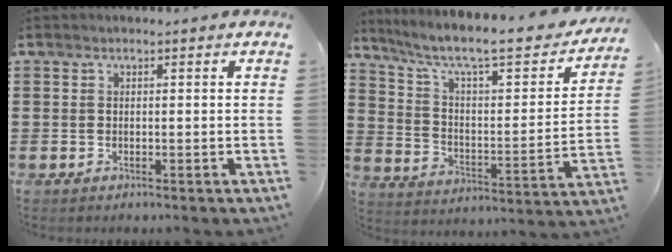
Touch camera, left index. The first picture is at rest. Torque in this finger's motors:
{"motor_torque": [2.14, 0.00, 0.59, 0.21]}